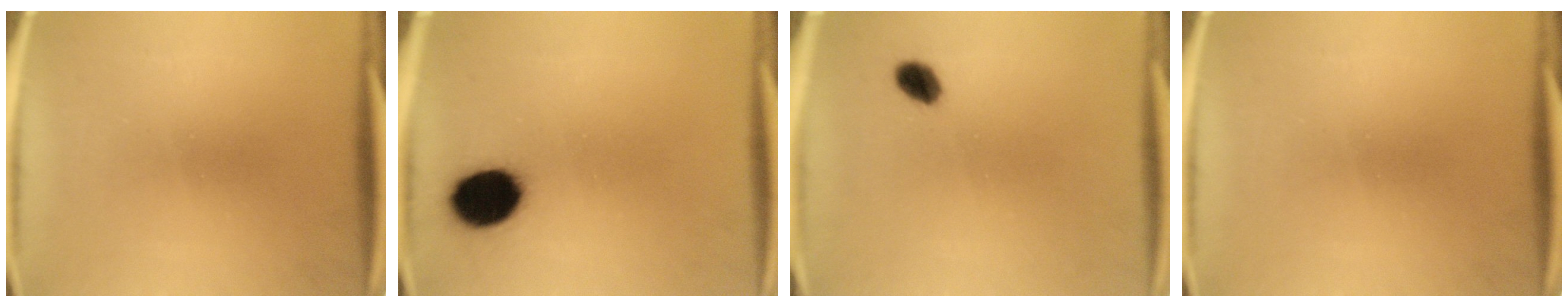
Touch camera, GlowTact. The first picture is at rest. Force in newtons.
{"total": 11.5}
{"total": 3.6}
{"total": 0.0}